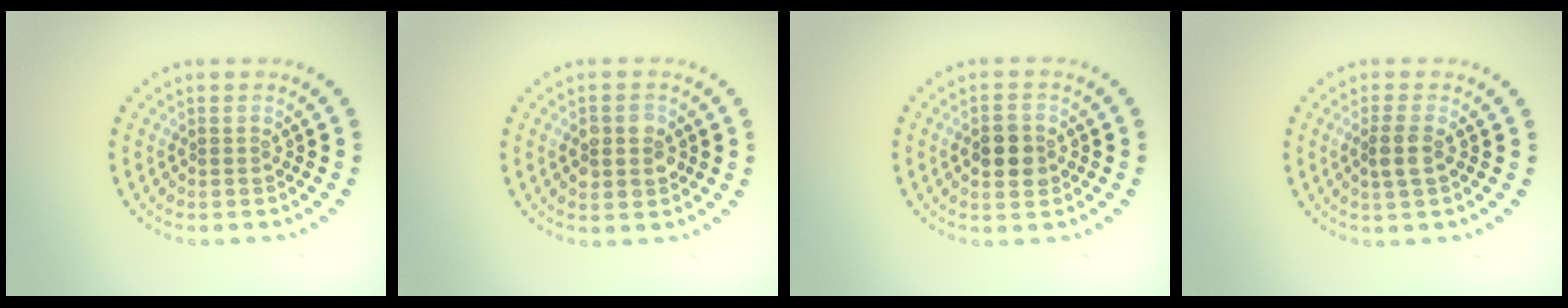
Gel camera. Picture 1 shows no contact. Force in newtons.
{"total": 2.9, "press": 2.9, "slide": 0.2}
{"total": 2.9, "press": 2.9, "slide": 0.2}
{"total": 1.9, "press": 1.6, "slide": 1.0}